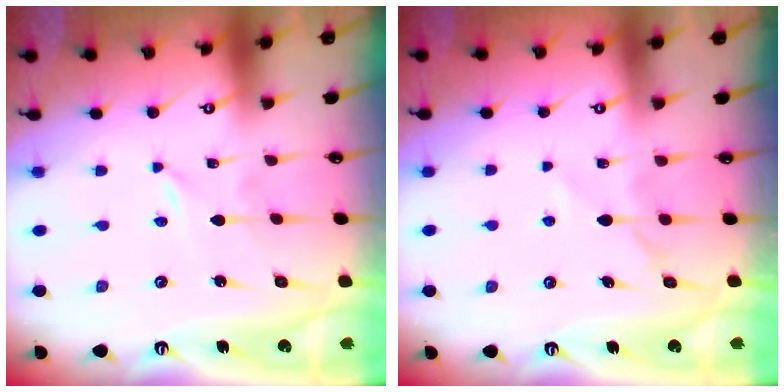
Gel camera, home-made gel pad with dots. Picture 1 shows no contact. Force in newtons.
{"total": 5.3, "press": 5.3, "slide": 0.4}